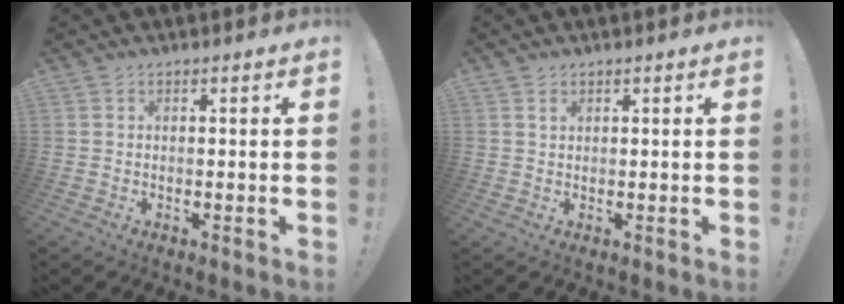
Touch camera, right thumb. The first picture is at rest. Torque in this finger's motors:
{"motor_torque": [-0.74, -0.95, -1.44, 0.16, -0.09]}